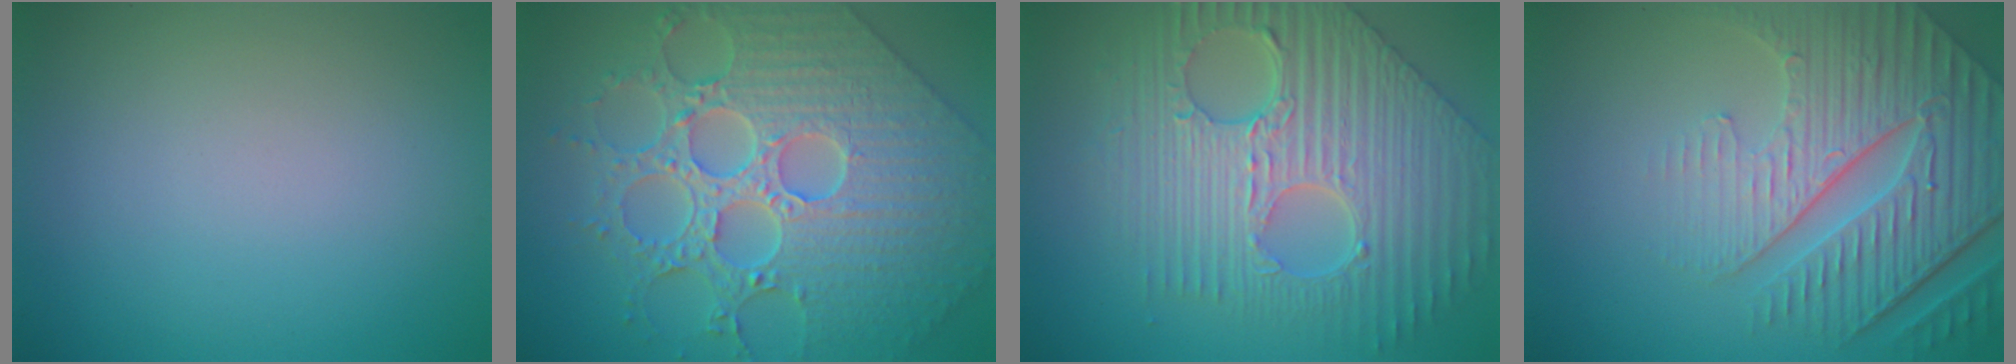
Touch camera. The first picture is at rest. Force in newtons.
{"total": 8.9, "press": 7.2, "slide": 5.2}
{"total": 9.9, "press": 6.9, "slide": 7.0}
{"total": 8.0, "press": 5.8, "slide": 5.5}